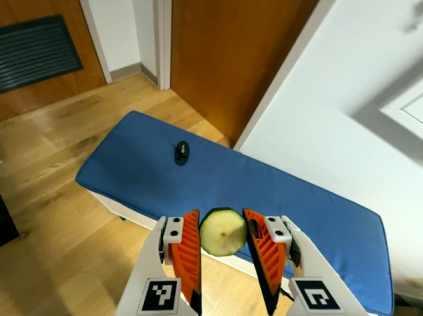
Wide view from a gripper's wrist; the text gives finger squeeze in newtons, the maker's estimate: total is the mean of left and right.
{"total": 10.6, "left": 11.2, "right": 9.9}